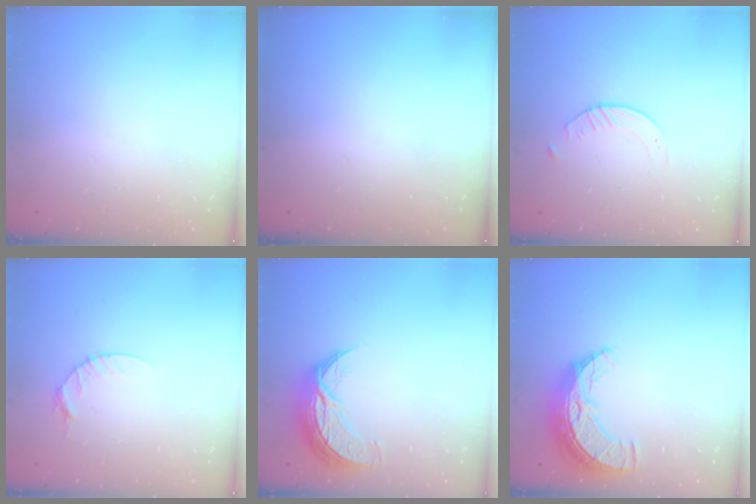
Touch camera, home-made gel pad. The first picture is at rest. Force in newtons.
{"total": 0.0}
{"total": 2.1, "press": 2.0, "slide": 0.3}
{"total": 4.7, "press": 4.7, "slide": 0.6}
{"total": 10.3, "press": 10.2, "slide": 0.7}
{"total": 9.9, "press": 9.9, "slide": 0.7}